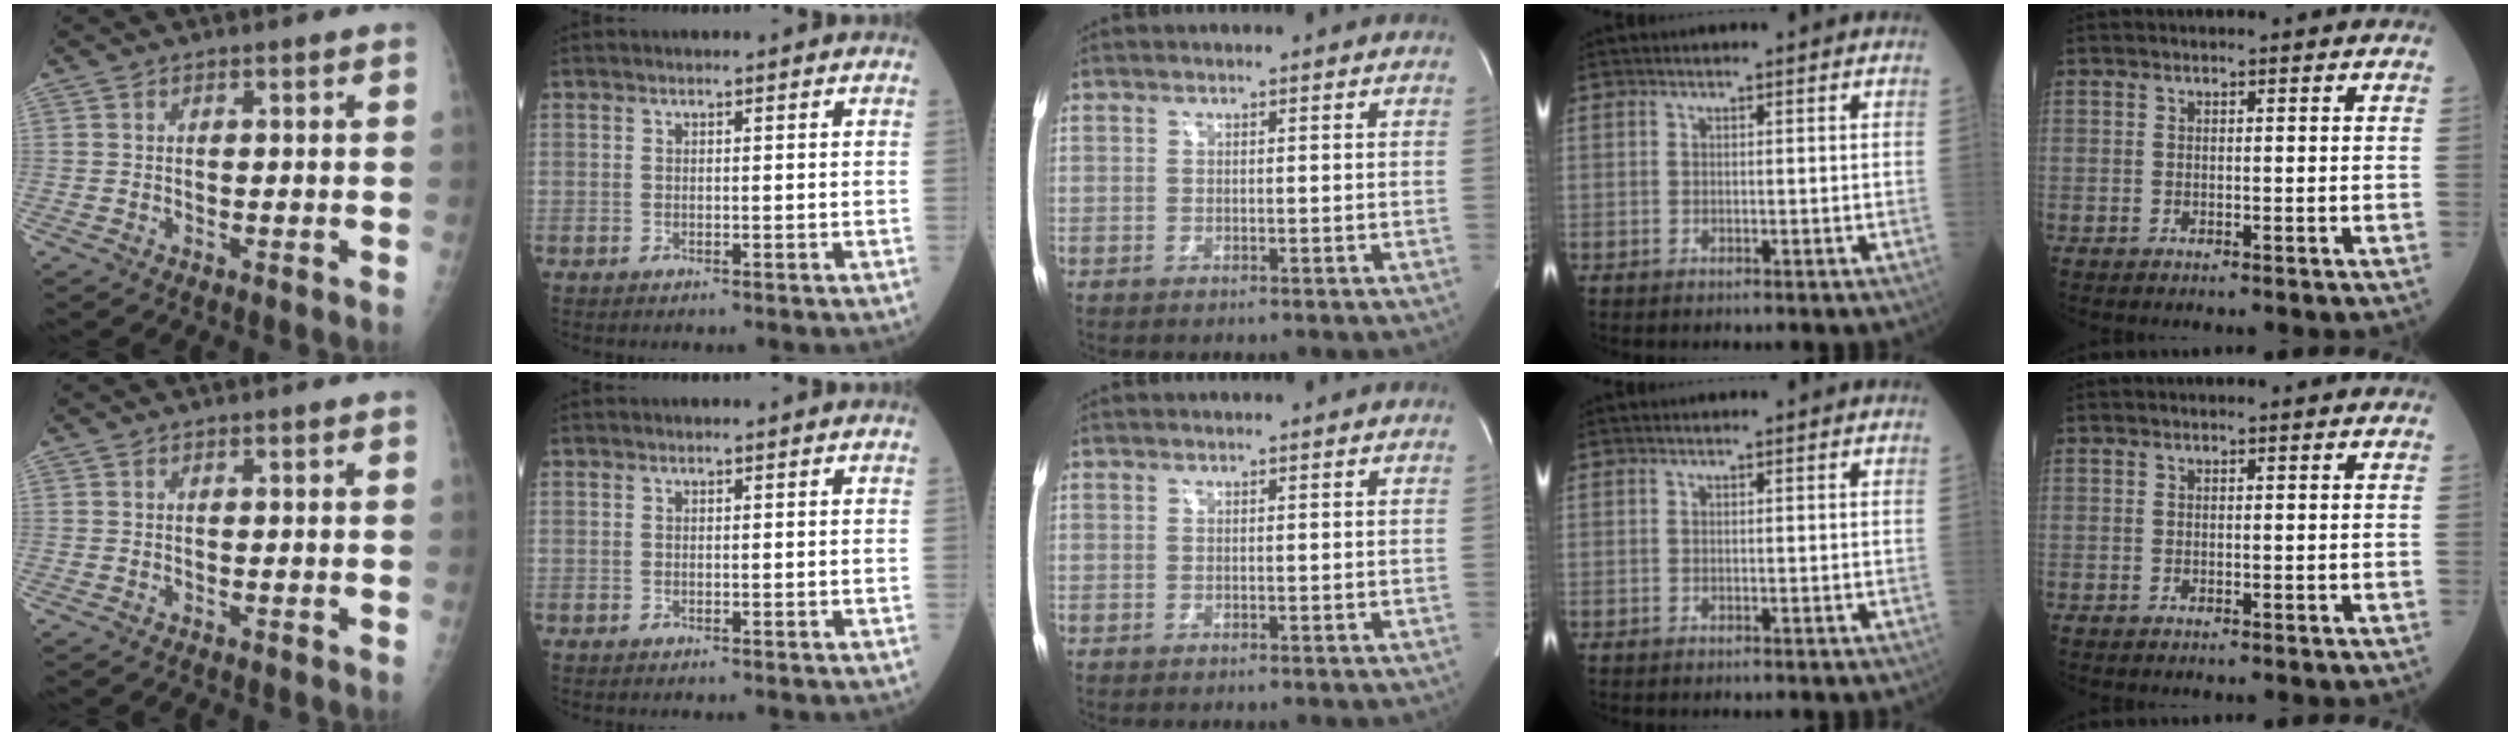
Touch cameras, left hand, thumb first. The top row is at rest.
{}